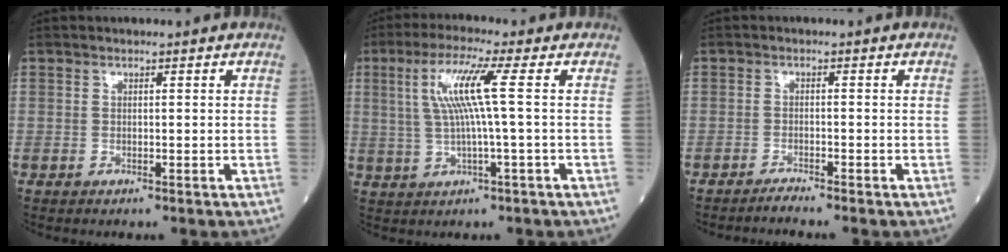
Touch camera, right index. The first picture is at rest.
{"total": 7.8, "force": [1.5, -0.9, 7.6], "torque": [-0.156, 0.013, 0.033]}
{"total": 1.8, "force": [-1.6, -0.7, 0.3], "torque": [-0.006, -0.002, -0.032]}